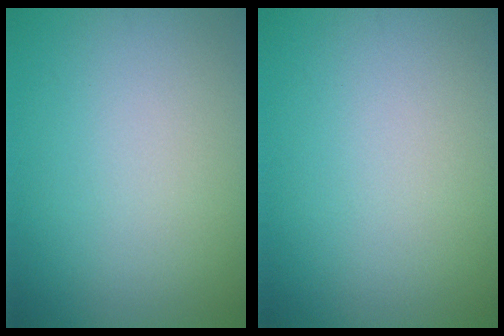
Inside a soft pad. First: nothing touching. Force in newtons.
{"total": 0.0}